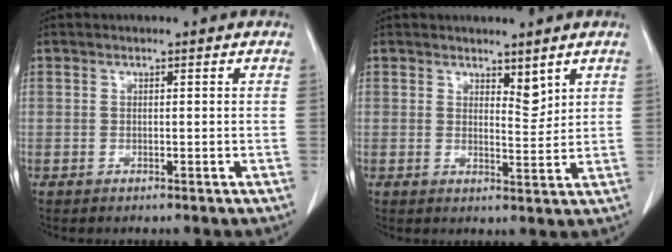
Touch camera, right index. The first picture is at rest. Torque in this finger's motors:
{"motor_torque": [-0.11, 0.06, -0.09, -0.01]}